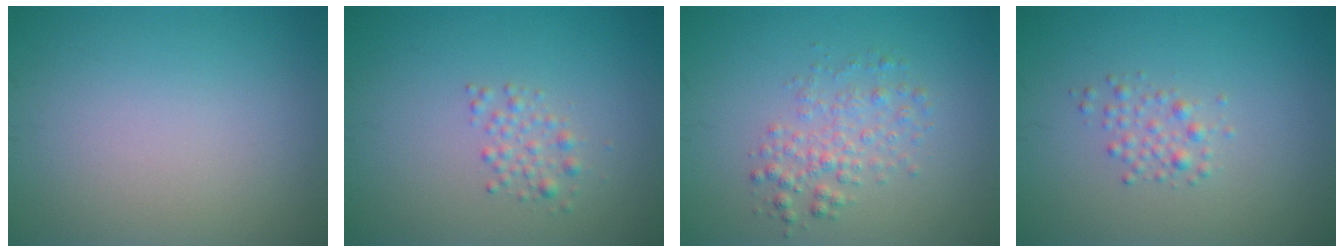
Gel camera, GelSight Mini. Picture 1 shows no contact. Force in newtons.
{"total": 1.5, "press": 1.5, "slide": 0.0}
{"total": 2.6, "press": 2.6, "slide": 0.1}
{"total": 1.5, "press": 1.5, "slide": 0.0}